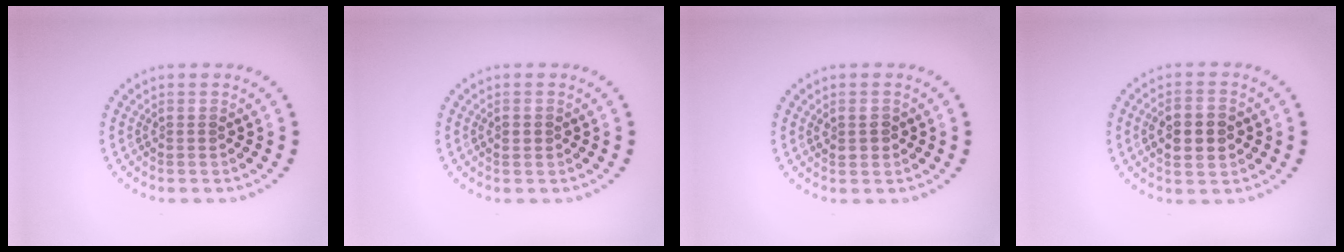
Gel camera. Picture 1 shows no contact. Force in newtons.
{"total": 1.0, "press": 1.0, "slide": 0.1}
{"total": 1.5, "press": 1.4, "slide": 0.4}
{"total": 4.8, "press": 4.8, "slide": 0.1}